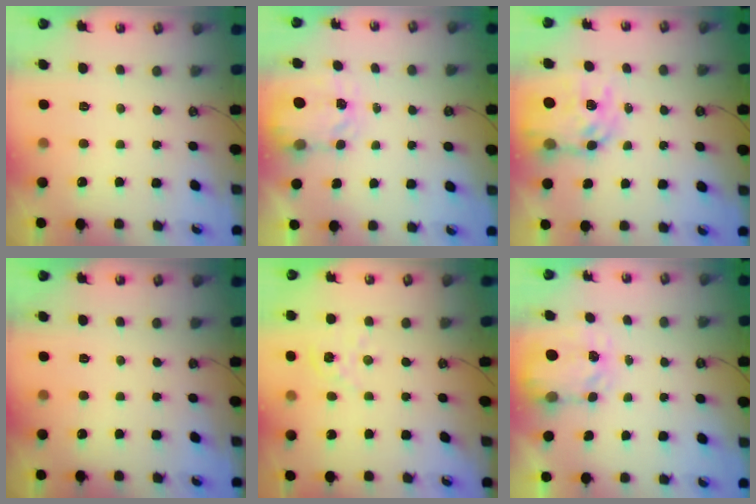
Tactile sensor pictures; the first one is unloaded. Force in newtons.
{"total": 3.8, "press": 3.7, "slide": 0.5}
{"total": 12.3, "press": 12.3, "slide": 1.0}
{"total": 0.0}
{"total": 2.6, "press": 2.6, "slide": 0.4}
{"total": 3.7, "press": 3.7, "slide": 0.5}